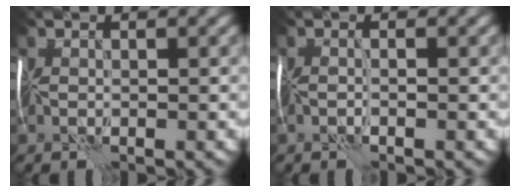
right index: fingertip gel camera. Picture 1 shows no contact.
{"total": 0.8, "force": [-0.7, -0.5, 0.0], "torque": [-0.005, -0.010, -0.012]}